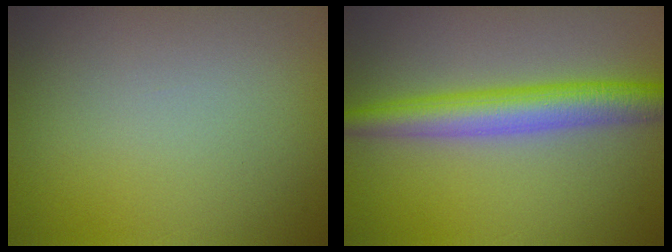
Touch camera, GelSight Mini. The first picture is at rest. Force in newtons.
{"total": 4.9, "press": 4.9, "slide": 0.0}